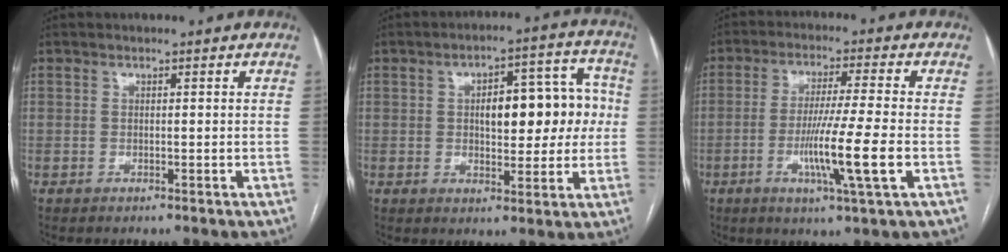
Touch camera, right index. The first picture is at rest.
{"total": 11.6, "force": [0.9, 5.0, 10.4], "torque": [-0.135, 0.038, 0.020]}
{"total": 10.5, "force": [-2.9, -0.9, 10.0], "torque": [-0.186, -0.019, -0.054]}